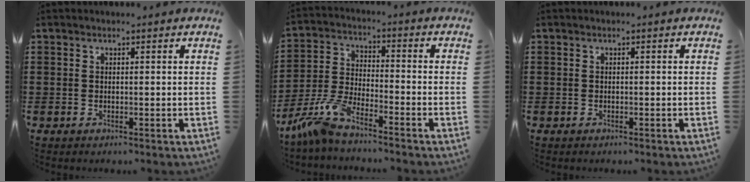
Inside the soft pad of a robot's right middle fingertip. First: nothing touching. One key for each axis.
{"total": 7.5, "fx": -6.5, "fy": 0.6, "fz": 3.7, "tx": -0.097, "ty": -0.009, "tz": -0.132}
{"total": 0.0}